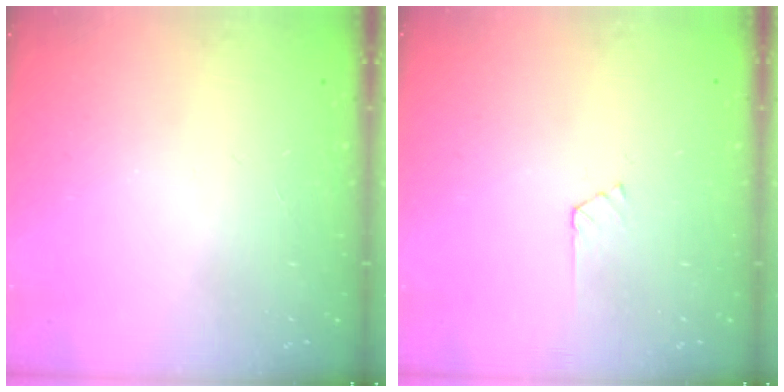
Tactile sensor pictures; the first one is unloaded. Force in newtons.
{"total": 2.4, "press": 2.4, "slide": 0.3}